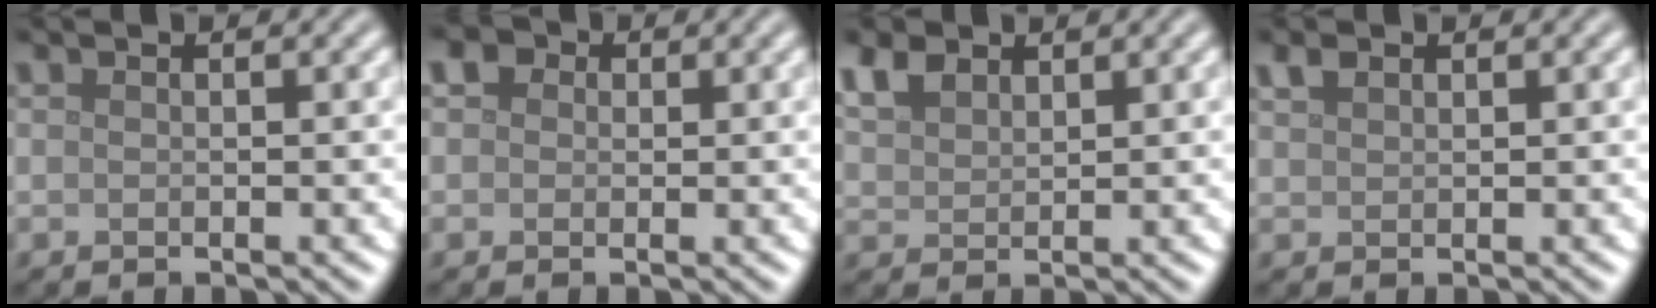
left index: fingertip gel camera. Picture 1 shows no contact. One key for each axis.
{"total": 3.4, "fx": 1.5, "fy": 2.6, "fz": 1.6, "tx": -0.019, "ty": 0.017, "tz": -0.003}
{"total": 3.0, "fx": 2.0, "fy": 1.8, "fz": 1.4, "tx": -0.040, "ty": 0.007, "tz": 0.044}
{"total": 1.3, "fx": 0.9, "fy": 0.7, "fz": 0.5, "tx": -0.011, "ty": 0.005, "tz": 0.019}